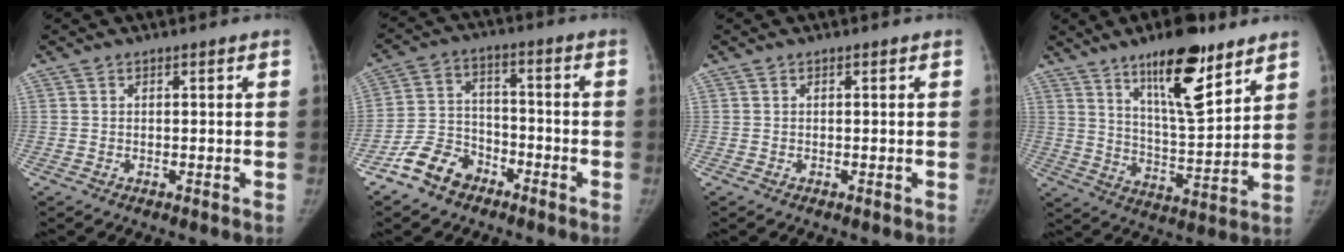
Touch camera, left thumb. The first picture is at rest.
{"total": 9.0, "force": [-6.2, 5.8, 3.2], "torque": [-0.048, 0.042, -0.122]}
{"total": 0.0}
{"total": 16.3, "force": [10.3, 4.7, 11.7], "torque": [-0.161, -0.067, 0.175]}